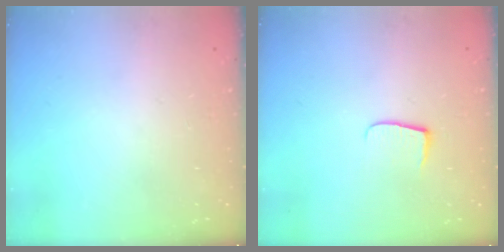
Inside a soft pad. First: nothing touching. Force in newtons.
{"total": 5.2, "press": 5.2, "slide": 0.7}